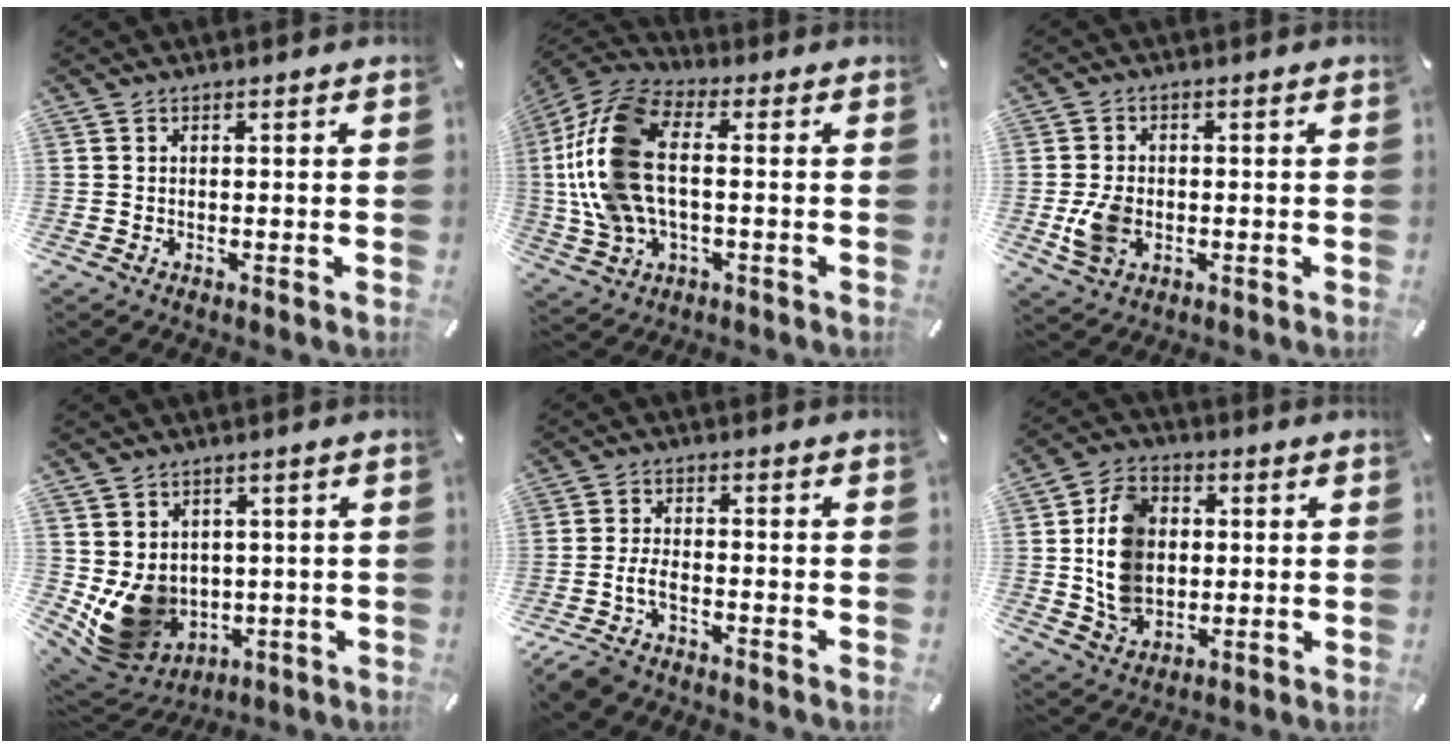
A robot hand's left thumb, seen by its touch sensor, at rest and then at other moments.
{"total": 17.6, "force": [-0.1, 10.4, 14.1], "torque": [-0.316, 0.002, -0.002]}
{"total": 7.0, "force": [-1.4, 5.4, 4.3], "torque": [-0.097, 0.000, -0.025]}
{"total": 11.5, "force": [0.1, 10.5, 4.6], "torque": [-0.101, -0.021, 0.010]}
{"total": 5.1, "force": [-3.2, 2.6, 3.1], "torque": [-0.077, 0.010, -0.063]}
{"total": 12.6, "force": [0.8, 10.5, 7.1], "torque": [-0.152, 0.014, 0.017]}